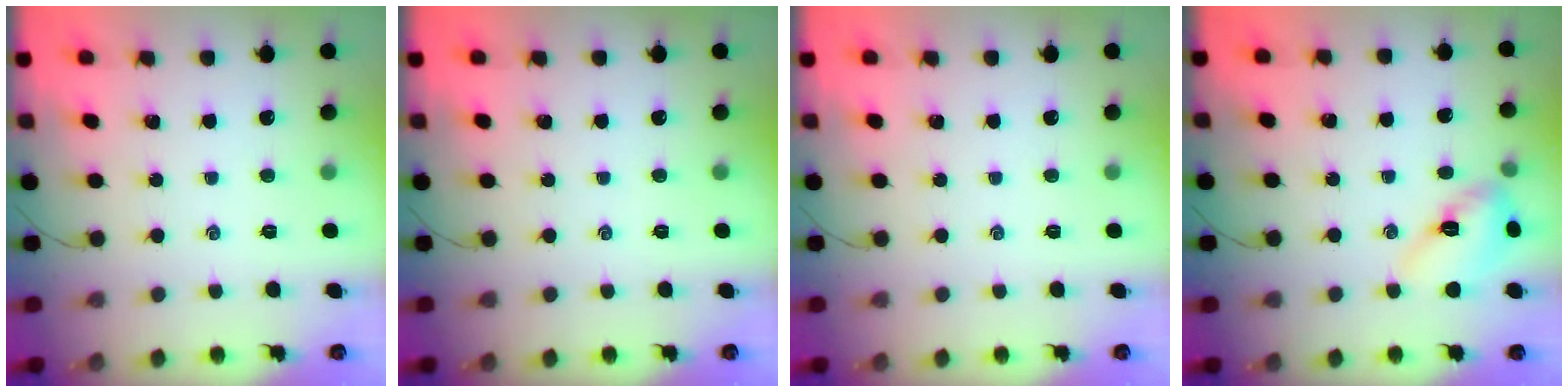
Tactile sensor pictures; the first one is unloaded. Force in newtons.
{"total": 0.0}
{"total": 0.0}
{"total": 10.5, "press": 10.4, "slide": 1.1}